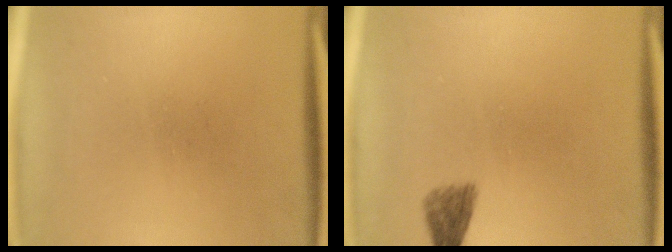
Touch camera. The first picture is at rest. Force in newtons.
{"total": 2.4}